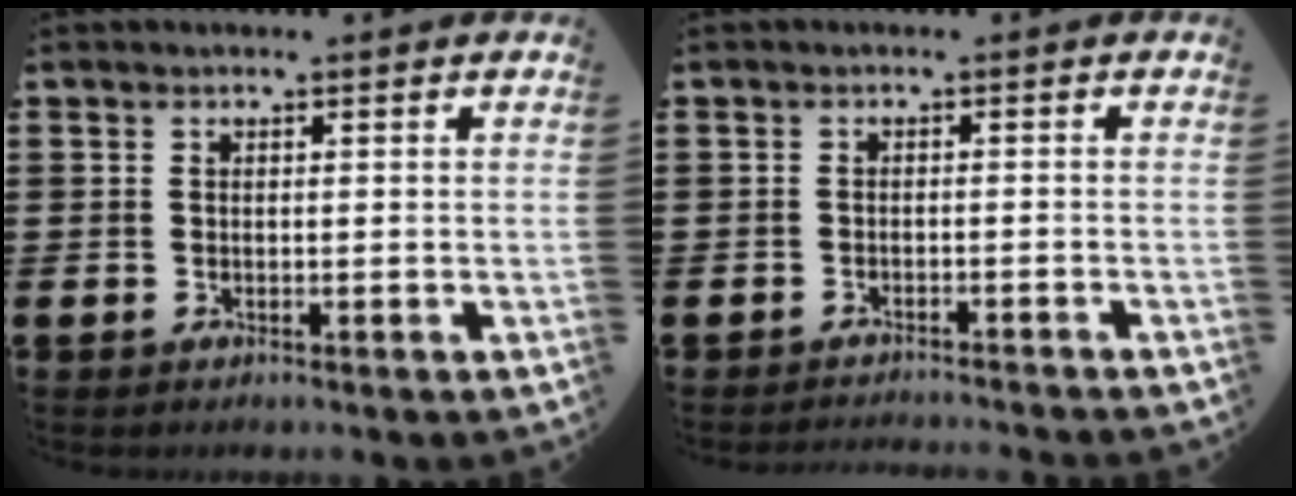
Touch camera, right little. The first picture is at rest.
{"total": 0.8, "force": [-0.8, -0.2, 0.0], "torque": [0.000, 0.003, -0.016]}